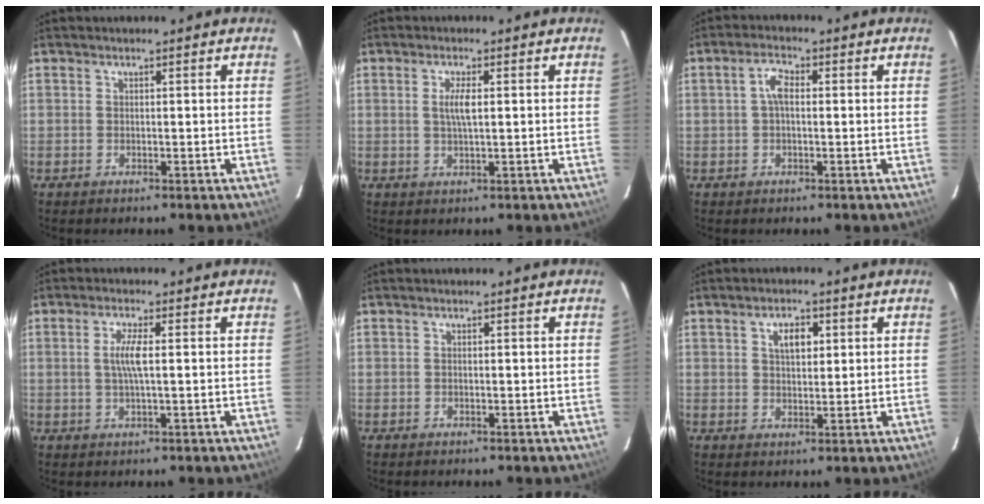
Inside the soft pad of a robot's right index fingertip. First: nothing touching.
{"total": 3.1, "force": [0.5, 0.6, 3.0], "torque": [-0.059, 0.000, 0.010]}
{"total": 3.2, "force": [0.2, 1.5, 2.8], "torque": [-0.057, 0.012, 0.004]}
{"total": 3.9, "force": [0.3, 0.3, 3.9], "torque": [-0.077, 0.000, 0.006]}
{"total": 0.0}
{"total": 4.1, "force": [1.5, 2.2, 3.1], "torque": [-0.051, 0.010, 0.027]}